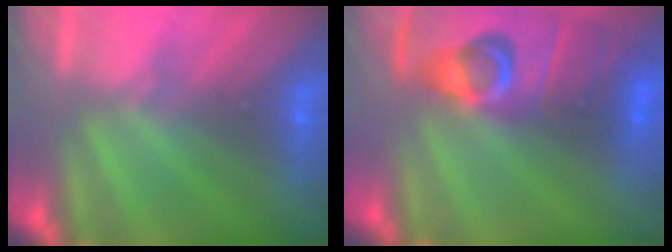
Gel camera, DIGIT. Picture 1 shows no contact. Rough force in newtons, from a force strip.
{"total": 5.9}